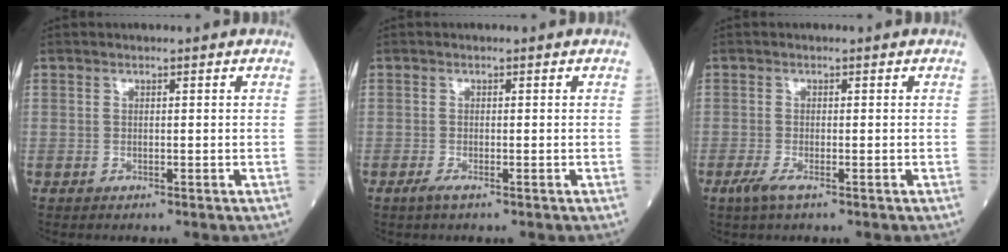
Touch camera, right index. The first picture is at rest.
{"total": 1.2, "force": [-0.8, 0.0, 0.9], "torque": [-0.025, -0.005, -0.018]}
{"total": 2.2, "force": [-1.3, 0.3, 1.8], "torque": [-0.042, -0.007, -0.029]}